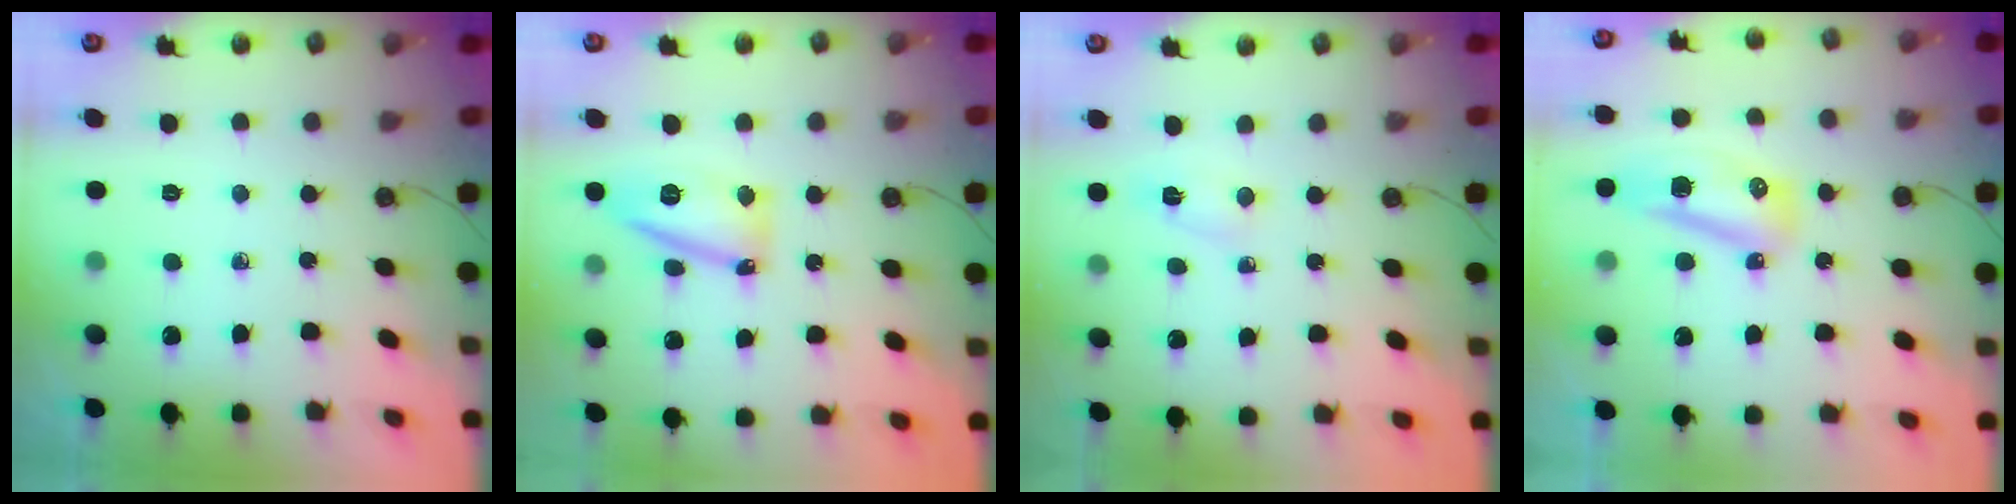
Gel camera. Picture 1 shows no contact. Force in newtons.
{"total": 13.3, "press": 13.3, "slide": 1.1}
{"total": 2.3, "press": 2.2, "slide": 0.6}
{"total": 14.8, "press": 11.7, "slide": 8.9}